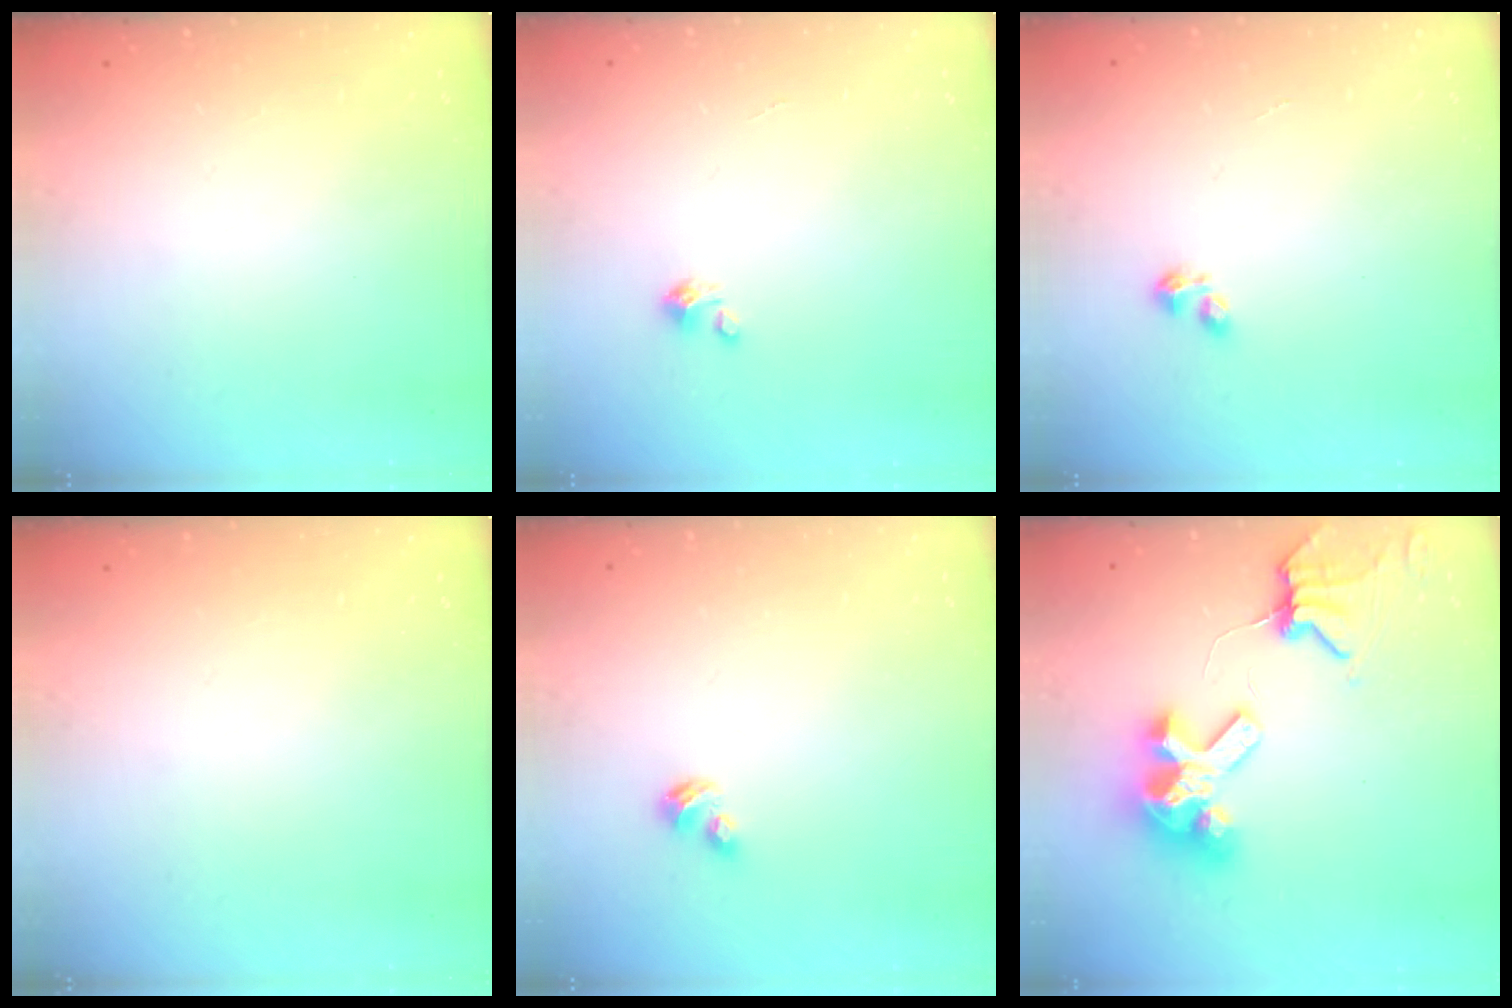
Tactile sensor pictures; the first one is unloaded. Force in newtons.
{"total": 1.8, "press": 1.8, "slide": 0.2}
{"total": 1.8, "press": 1.7, "slide": 0.5}
{"total": 0.0}
{"total": 1.9, "press": 1.8, "slide": 0.4}
{"total": 10.3, "press": 10.2, "slide": 1.4}